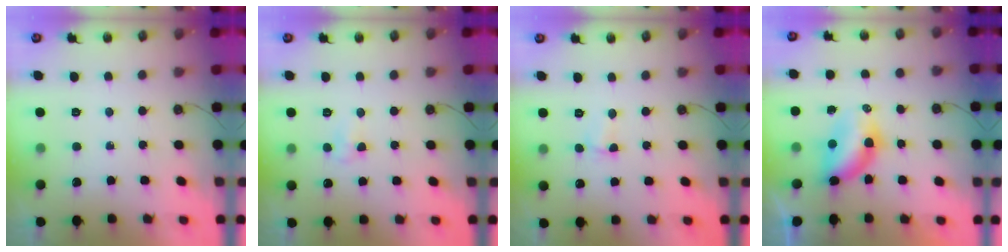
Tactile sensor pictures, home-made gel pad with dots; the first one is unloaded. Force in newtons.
{"total": 4.3, "press": 4.2, "slide": 0.9}
{"total": 2.2, "press": 2.1, "slide": 0.5}
{"total": 7.9, "press": 6.9, "slide": 3.8}